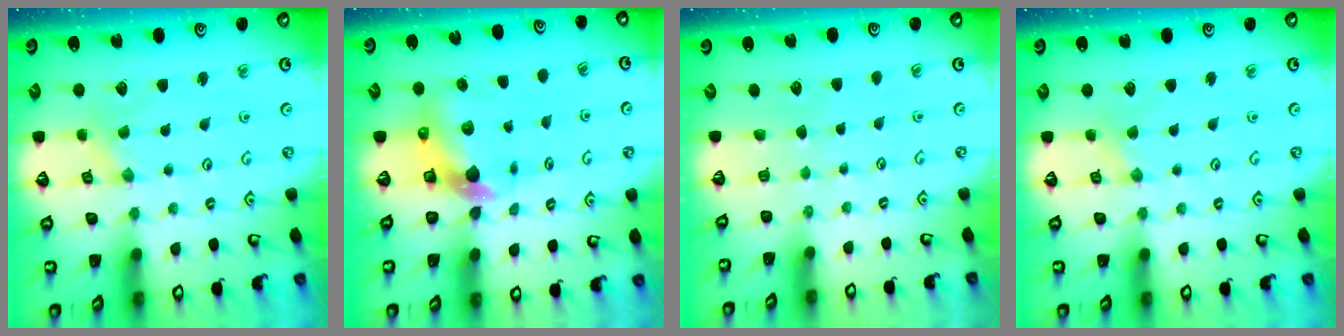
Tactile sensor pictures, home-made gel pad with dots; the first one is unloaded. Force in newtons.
{"total": 6.4, "press": 6.3, "slide": 1.2}
{"total": 0.0}
{"total": 1.3, "press": 1.3, "slide": 0.2}